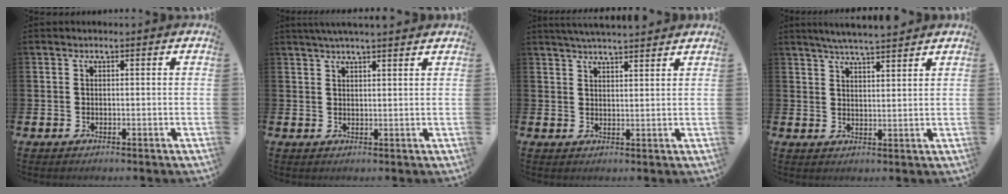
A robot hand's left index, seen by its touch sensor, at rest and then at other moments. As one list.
[{"total": 3.1, "force": [2.9, -0.2, 1.0], "torque": [-0.022, -0.005, 0.052]}, {"total": 3.8, "force": [3.8, -0.1, 0.5], "torque": [-0.015, -0.016, 0.068]}, {"total": 4.8, "force": [4.6, -0.1, 1.1], "torque": [-0.028, -0.018, 0.082]}]